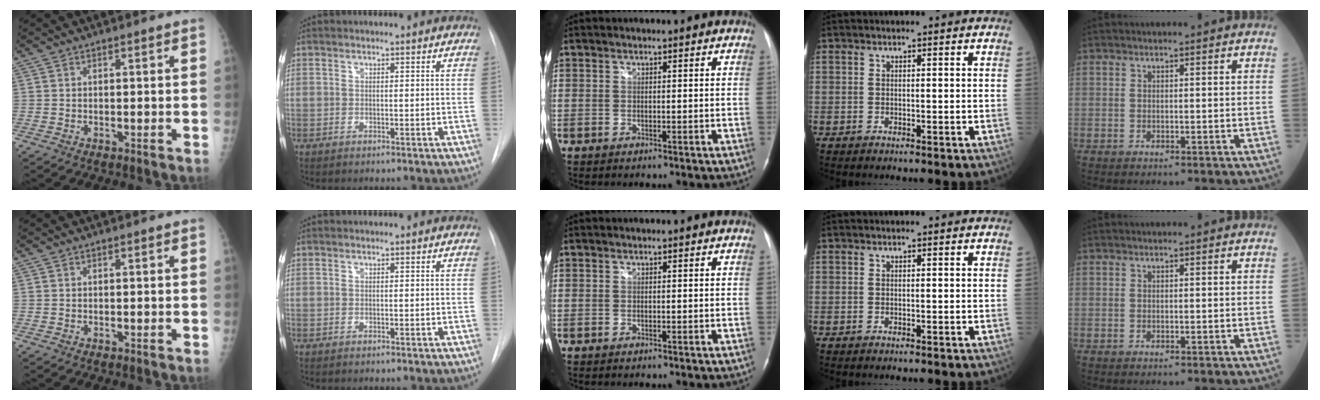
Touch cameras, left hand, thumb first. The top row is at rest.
{}